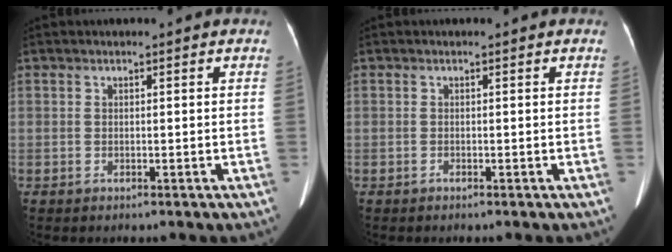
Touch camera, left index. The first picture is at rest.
{"total": 0.0}